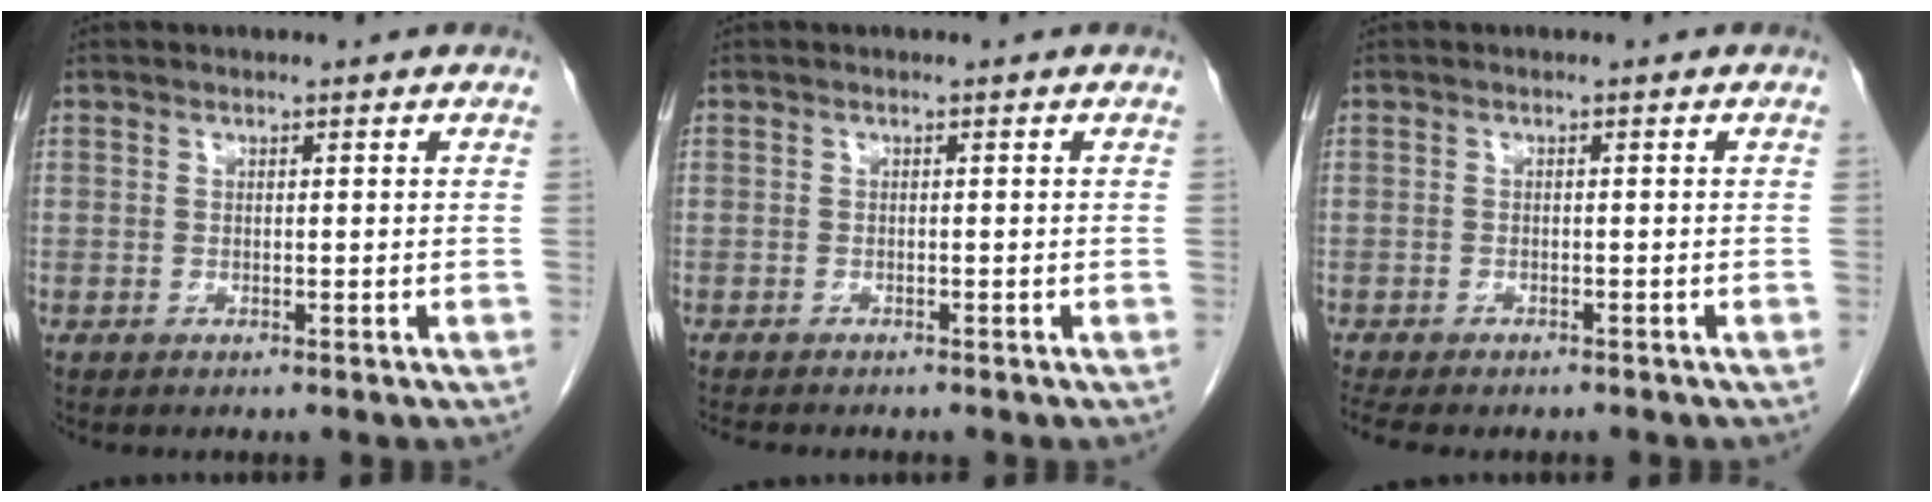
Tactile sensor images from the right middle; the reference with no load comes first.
{"total": 3.4, "force": [-3.0, 0.7, 1.5], "torque": [-0.023, -0.007, -0.042]}
{"total": 6.7, "force": [-5.6, 2.1, 3.0], "torque": [-0.044, -0.005, -0.076]}